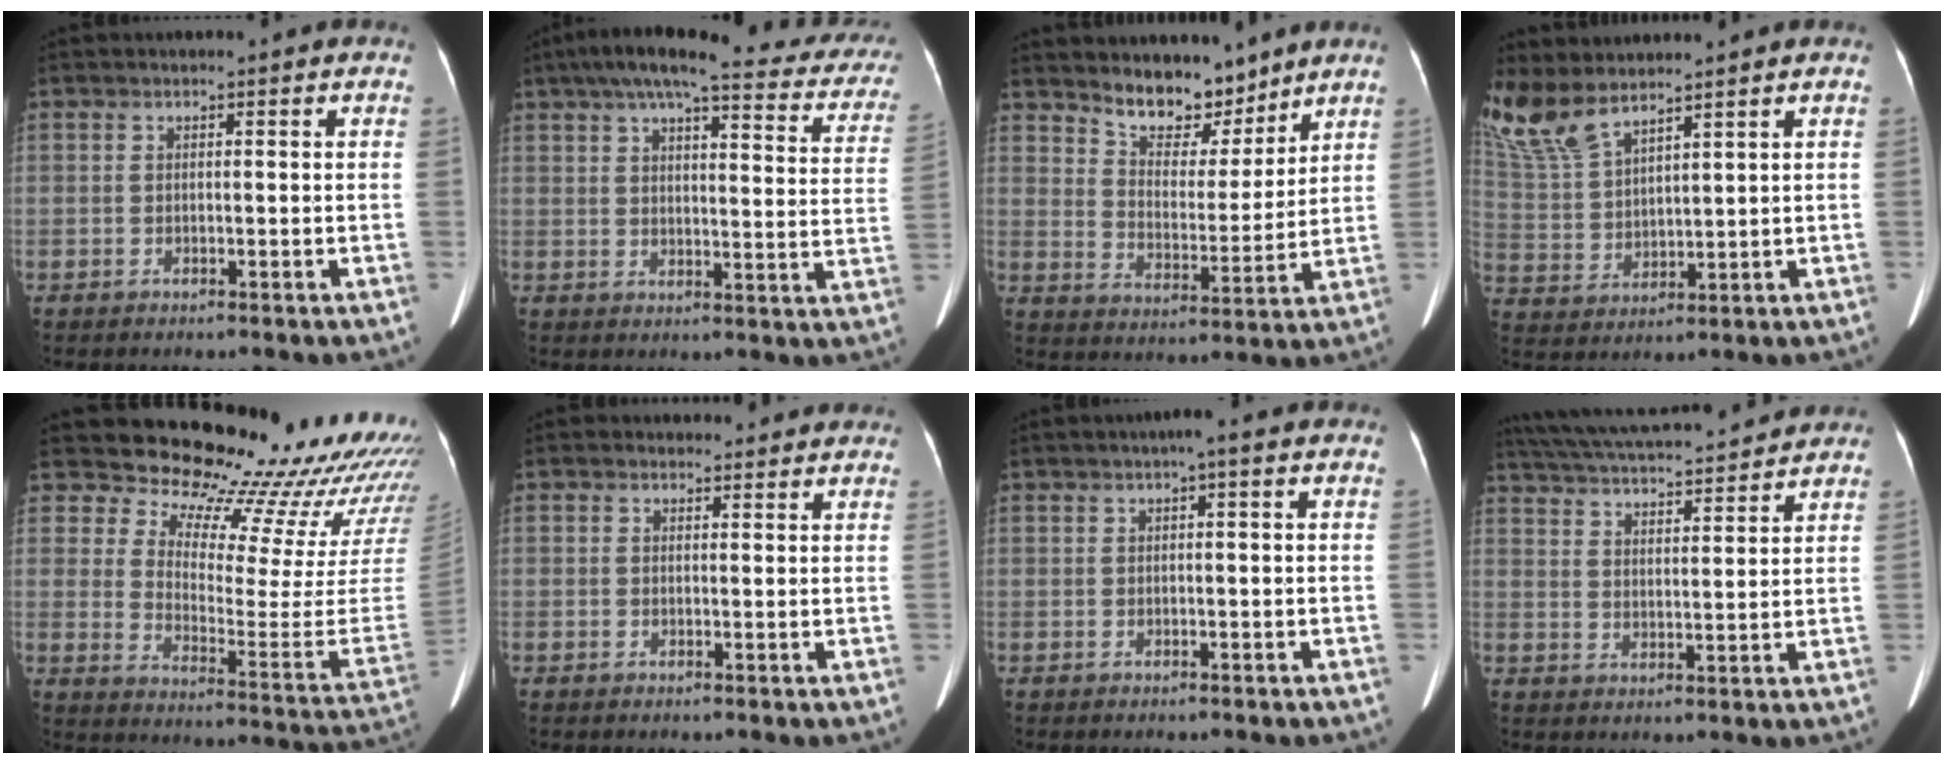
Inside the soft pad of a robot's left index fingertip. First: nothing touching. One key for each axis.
{"total": 27.7, "fx": 22.8, "fy": 5.1, "fz": 14.8, "tx": -0.205, "ty": -0.015, "tz": 0.262}
{"total": 8.5, "fx": 7.3, "fy": 3.1, "fz": 2.9, "tx": -0.045, "ty": -0.005, "tz": 0.135}
{"total": 12.8, "fx": 10.8, "fy": 3.2, "fz": 6.0, "tx": -0.155, "ty": 0.003, "tz": 0.233}
{"total": 22.4, "fx": 21.4, "fy": 3.3, "fz": 5.9, "tx": -0.090, "ty": -0.144, "tz": 0.255}
{"total": 3.5, "fx": 2.8, "fy": 2.2, "fz": -0.5, "tx": 0.026, "ty": 0.005, "tz": 0.025}
{"total": 1.7, "fx": 0.5, "fy": -0.1, "fz": 1.6, "tx": -0.025, "ty": 0.007, "tz": 0.010}
{"total": 18.5, "fx": 17.0, "fy": 1.8, "fz": 7.0, "tx": -0.127, "ty": 0.026, "tz": 0.254}